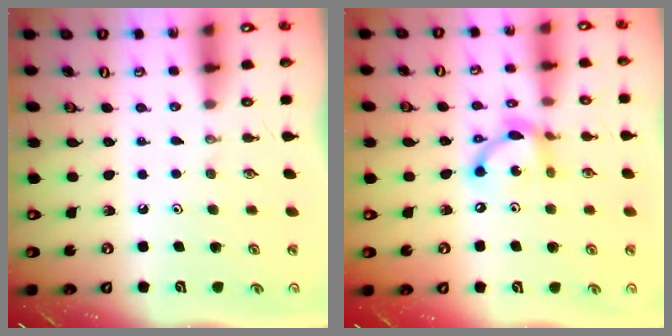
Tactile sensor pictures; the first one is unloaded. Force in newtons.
{"total": 12.3, "press": 12.3, "slide": 1.0}